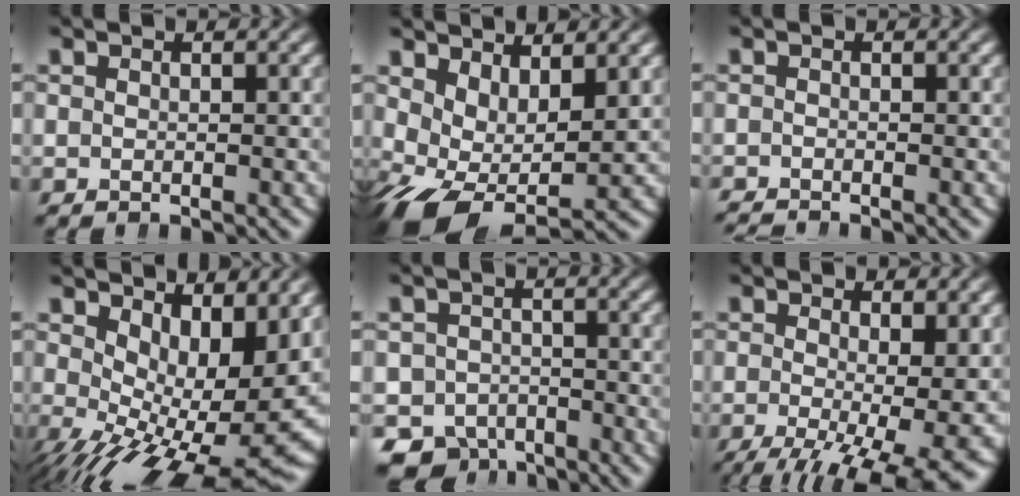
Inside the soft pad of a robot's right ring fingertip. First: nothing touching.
{"total": 7.6, "force": [-1.9, 5.9, 4.5], "torque": [-0.123, -0.053, -0.013]}
{"total": 1.5, "force": [-1.4, 0.5, -0.1], "torque": [0.000, -0.014, -0.023]}
{"total": 11.1, "force": [-1.6, 5.9, 9.3], "torque": [-0.134, -0.050, 0.004]}
{"total": 7.7, "force": [-5.5, 5.2, 1.6], "torque": [-0.019, -0.037, -0.083]}
{"total": 8.9, "force": [-4.3, 4.0, 6.8], "torque": [-0.117, -0.058, -0.039]}